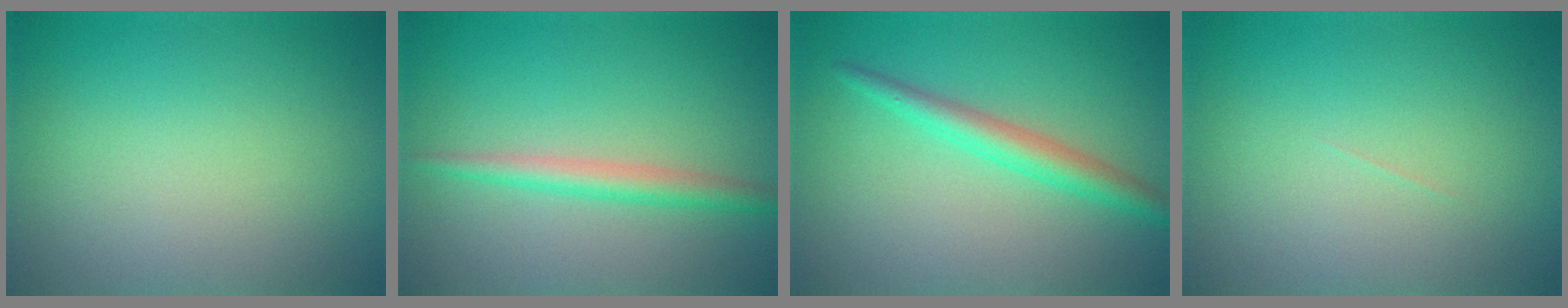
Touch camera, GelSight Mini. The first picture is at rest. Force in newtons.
{"total": 2.3, "press": 2.3, "slide": 0.1}
{"total": 2.7, "press": 2.7, "slide": 0.1}
{"total": 0.0}